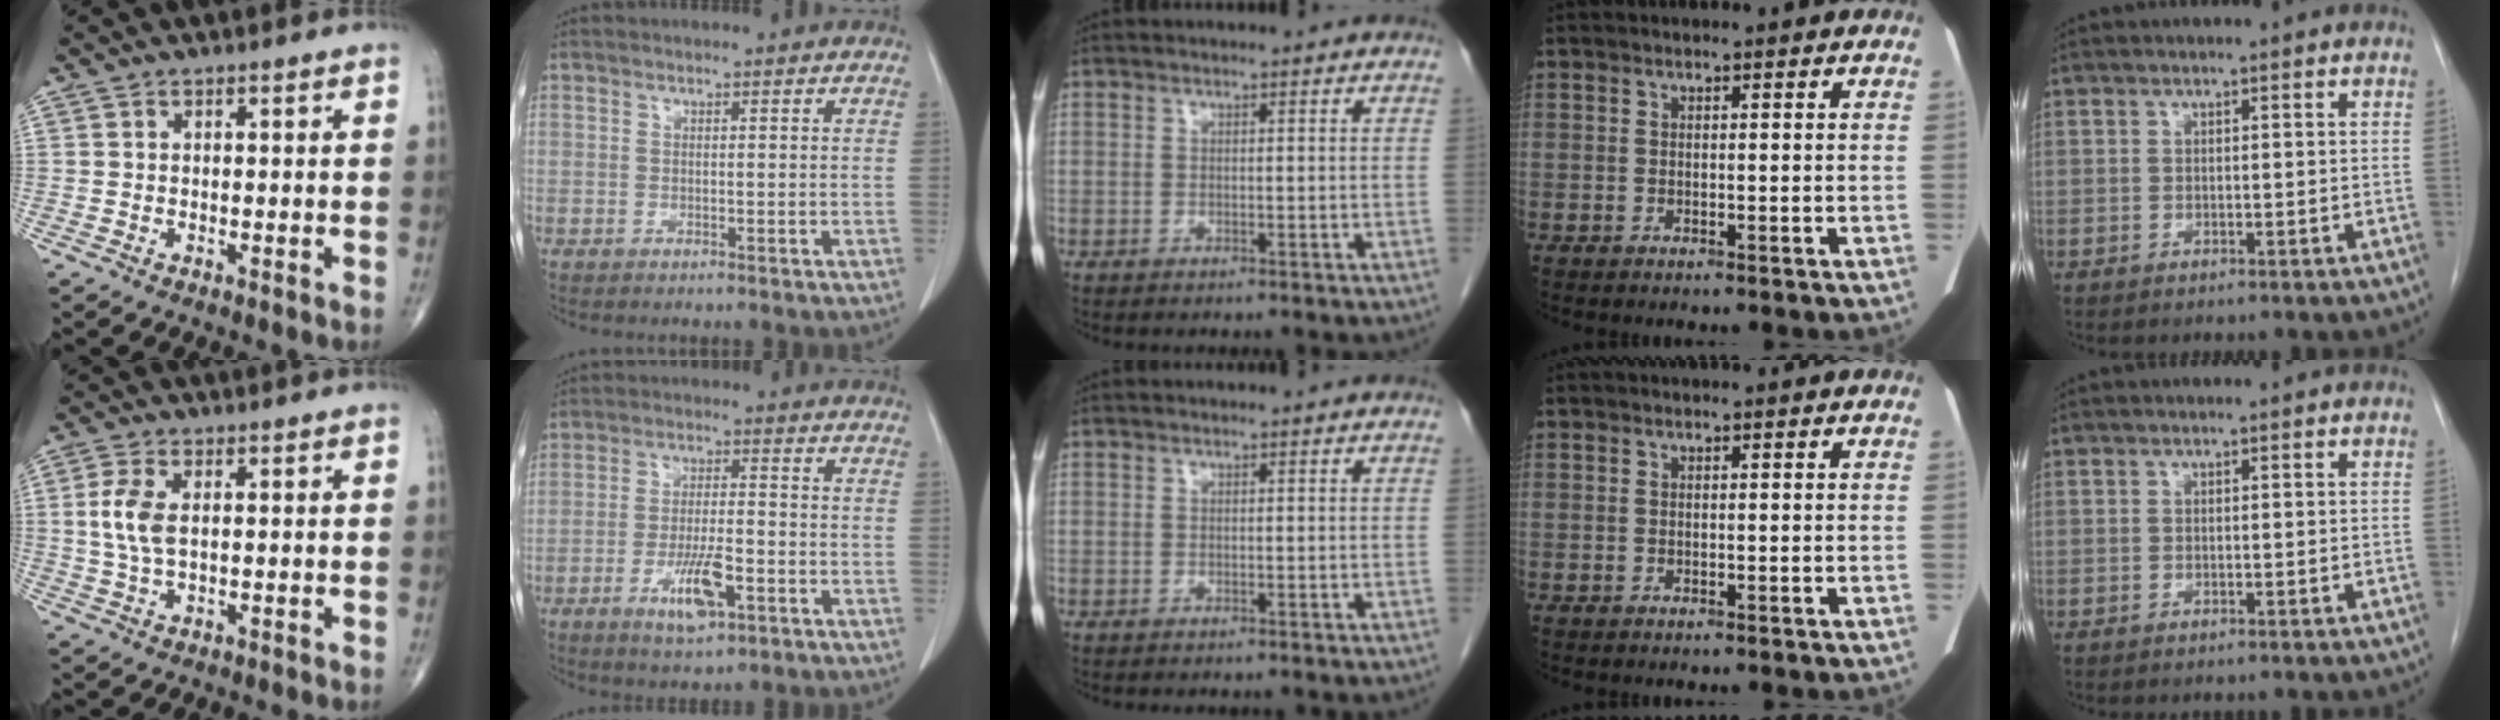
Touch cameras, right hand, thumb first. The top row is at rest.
{"thumb": {"total": 6.0, "force": [0.9, 3.0, 5.1], "torque": [-0.120, 0.002, 0.018]}, "index": {"total": 7.4, "force": [-3.3, 1.8, 6.4], "torque": [-0.119, -0.008, -0.051]}}